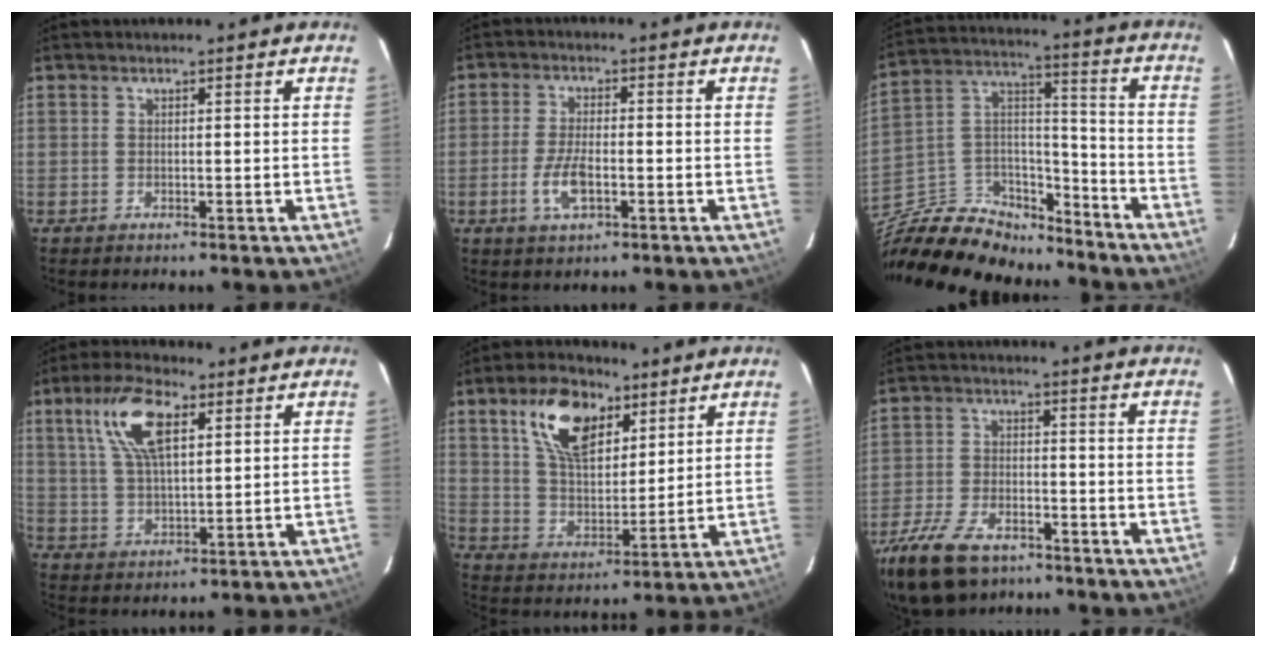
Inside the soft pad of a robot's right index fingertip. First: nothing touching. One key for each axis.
{"total": 6.1, "fx": -2.1, "fy": 2.4, "fz": 5.2, "tx": -0.112, "ty": -0.004, "tz": -0.040}
{"total": 22.8, "fx": -17.9, "fy": 10.8, "fz": 9.1, "tx": -0.217, "ty": 0.048, "tz": -0.287}
{"total": 11.3, "fx": 5.0, "fy": 4.5, "fz": 9.1, "tx": -0.178, "ty": 0.018, "tz": 0.098}
{"total": 13.7, "fx": 7.3, "fy": 7.4, "fz": 9.0, "tx": -0.161, "ty": 0.018, "tz": 0.136}
{"total": 16.8, "fx": -11.5, "fy": 8.7, "fz": 8.7, "tx": -0.216, "ty": -0.021, "tz": -0.207}